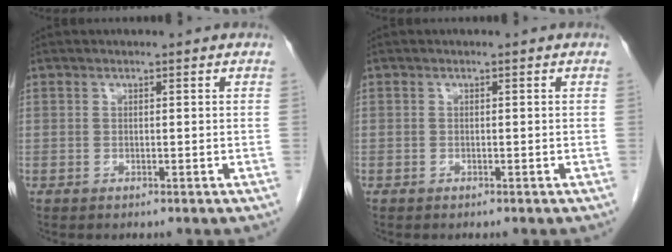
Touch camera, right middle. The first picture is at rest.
{"total": 0.0}